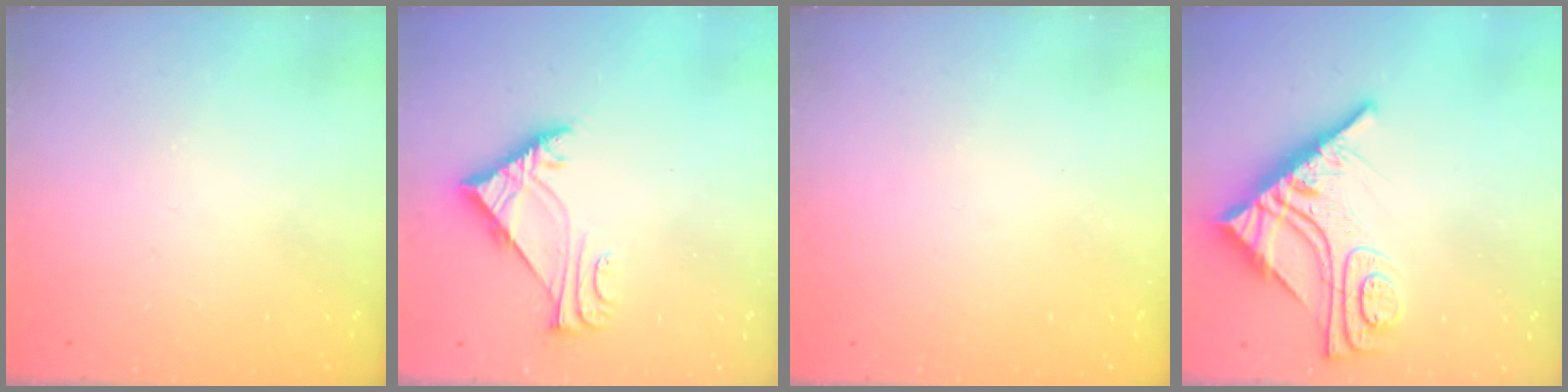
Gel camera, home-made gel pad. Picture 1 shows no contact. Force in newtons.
{"total": 6.5, "press": 6.4, "slide": 1.2}
{"total": 0.8, "press": 0.7, "slide": 0.3}
{"total": 13.6, "press": 13.6, "slide": 1.3}